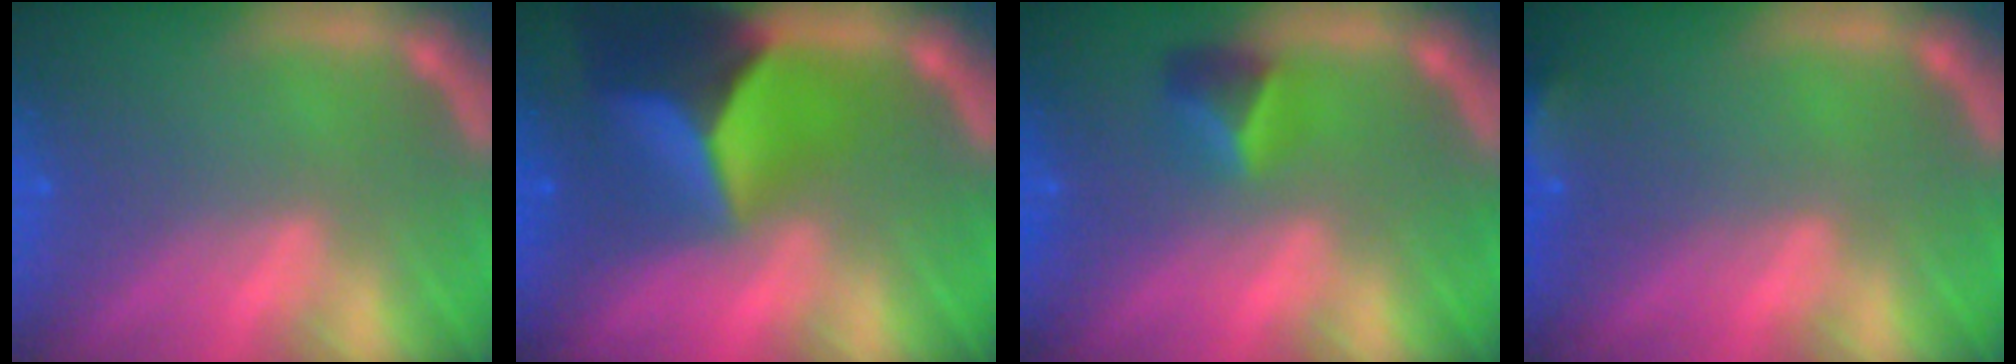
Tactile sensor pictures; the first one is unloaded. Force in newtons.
{"total": 9.5}
{"total": 2.4}
{"total": 2.4}